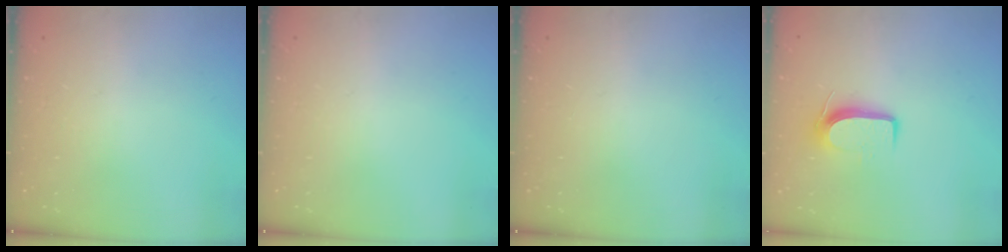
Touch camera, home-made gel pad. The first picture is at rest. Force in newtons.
{"total": 0.0}
{"total": 0.0}
{"total": 8.0, "press": 8.0, "slide": 0.9}